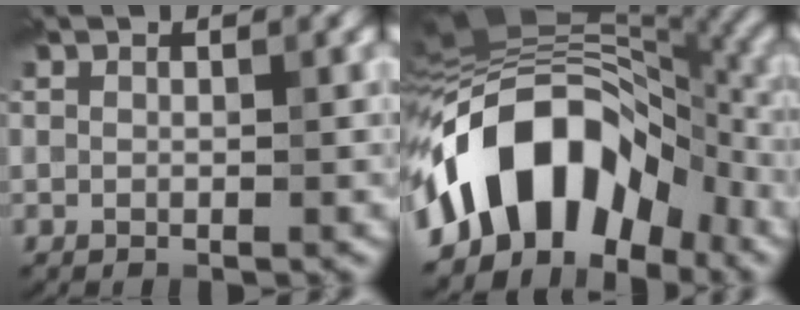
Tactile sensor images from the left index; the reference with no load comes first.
{"total": 13.7, "force": [-5.5, 7.8, 9.8], "torque": [-0.149, 0.028, -0.111]}